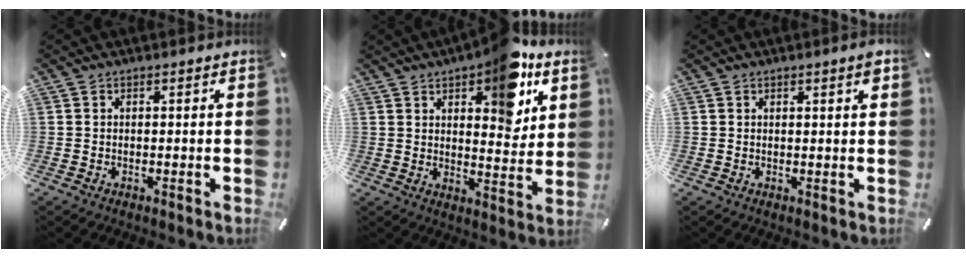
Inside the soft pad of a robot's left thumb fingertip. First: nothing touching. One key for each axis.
{"total": 13.9, "fx": 8.3, "fy": 6.7, "fz": 8.9, "tx": -0.104, "ty": -0.049, "tz": 0.139}
{"total": 1.6, "fx": 1.0, "fy": 0.2, "fz": 1.2, "tx": -0.016, "ty": -0.002, "tz": 0.015}